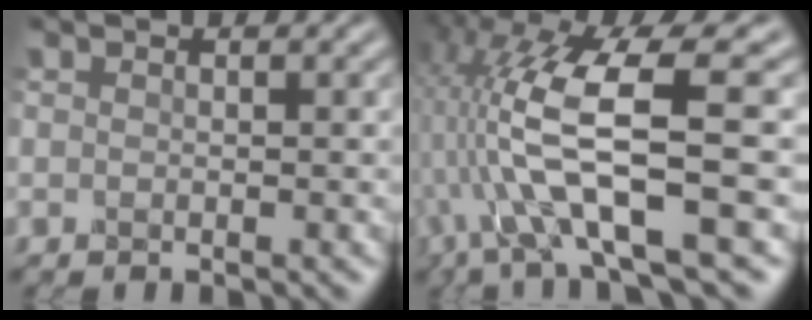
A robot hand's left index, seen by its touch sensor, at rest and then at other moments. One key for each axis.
{"total": 10.9, "fx": -1.1, "fy": 2.9, "fz": 10.5, "tx": -0.208, "ty": 0.012, "tz": -0.017}